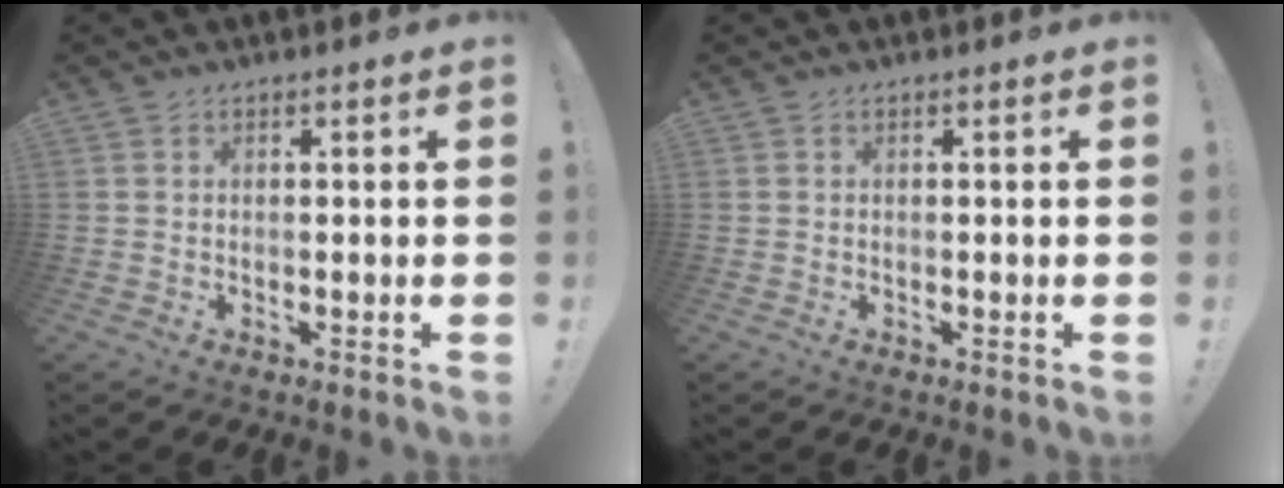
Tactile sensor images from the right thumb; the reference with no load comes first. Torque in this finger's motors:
{"motor_torque": [0.00, 0.00, 0.00, 0.00, 0.00]}